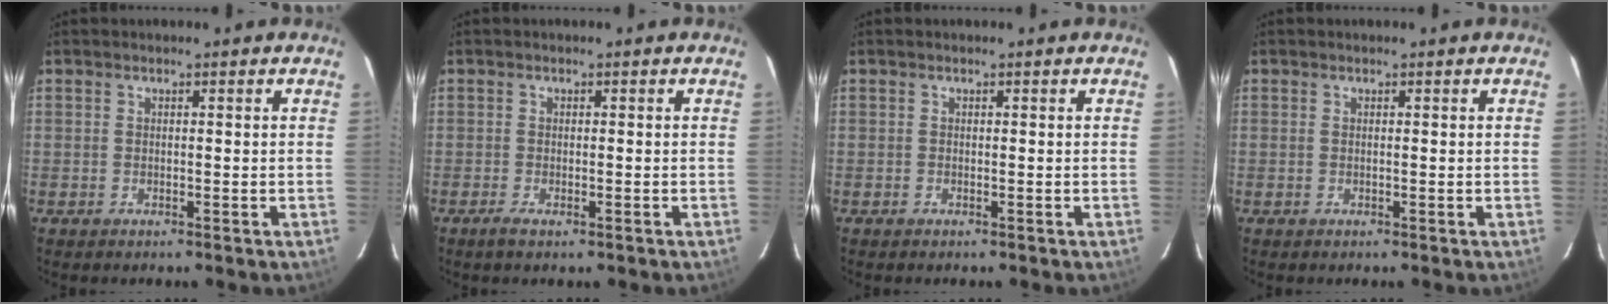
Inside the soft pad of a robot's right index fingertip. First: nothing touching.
{"total": 2.0, "force": [-1.2, 0.6, 1.5], "torque": [-0.031, -0.006, -0.021]}
{"total": 0.0}
{"total": 0.0}